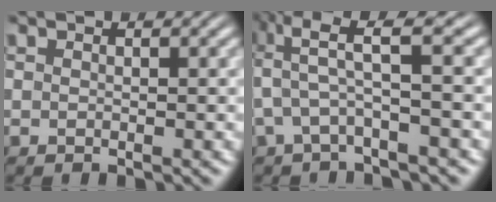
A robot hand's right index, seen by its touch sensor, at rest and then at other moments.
{"total": 6.6, "force": [2.7, 3.2, 5.2], "torque": [-0.102, 0.007, 0.036]}